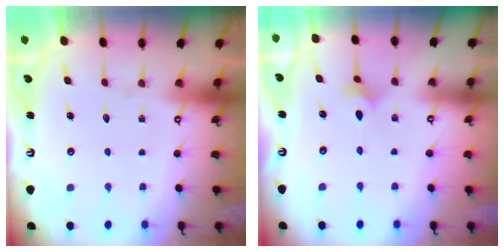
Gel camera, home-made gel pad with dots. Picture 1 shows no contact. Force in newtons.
{"total": 2.1, "press": 2.0, "slide": 0.6}